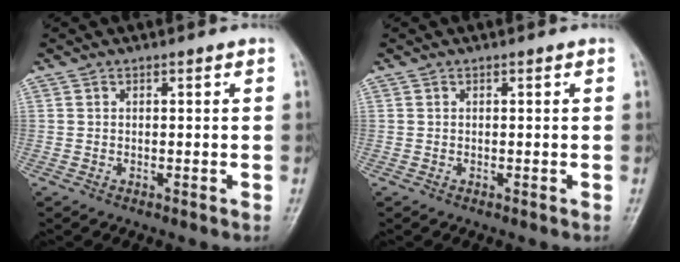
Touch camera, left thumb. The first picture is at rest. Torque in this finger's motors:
{"motor_torque": [0.00, 0.00, -0.08, -0.07, 0.00]}